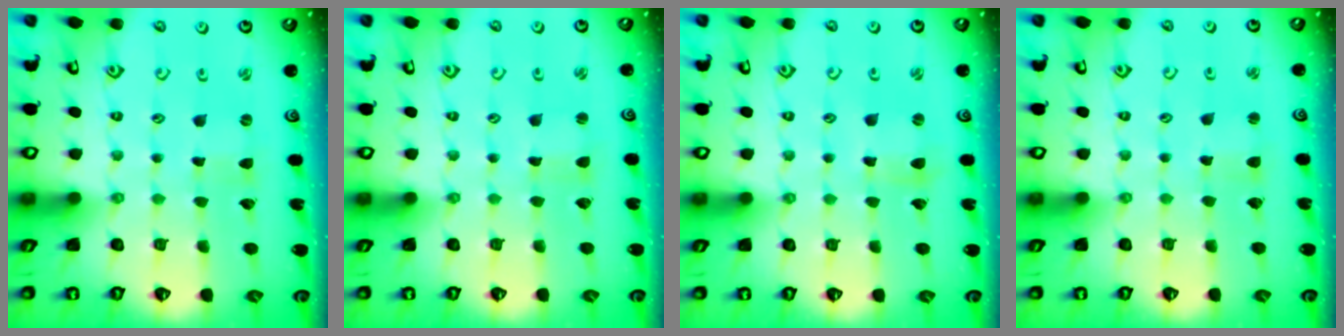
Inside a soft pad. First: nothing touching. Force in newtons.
{"total": 0.9, "press": 0.9, "slide": 0.1}
{"total": 2.3, "press": 2.3, "slide": 0.3}
{"total": 2.1, "press": 2.1, "slide": 0.2}